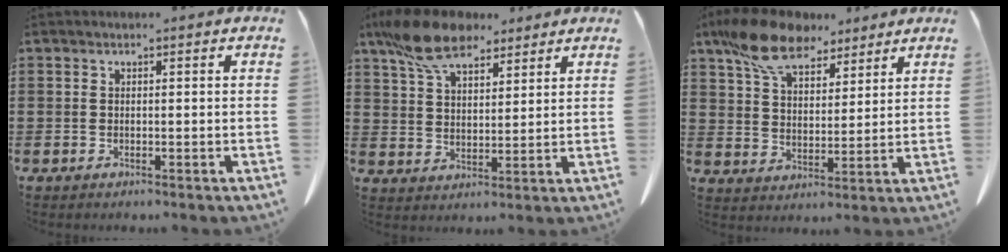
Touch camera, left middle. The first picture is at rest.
{"total": 10.5, "force": [7.8, 4.3, 5.5], "torque": [-0.132, -0.007, 0.149]}
{"total": 11.3, "force": [8.6, 4.6, 5.6], "torque": [-0.128, -0.016, 0.163]}